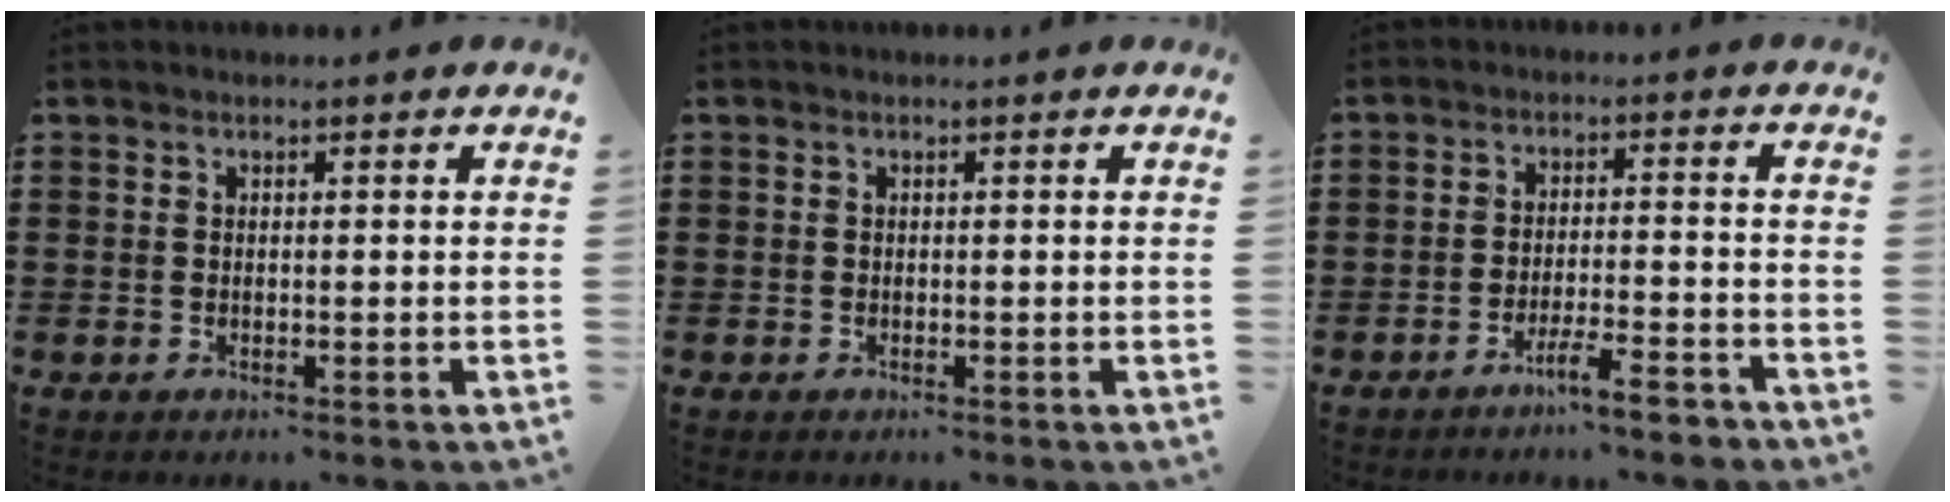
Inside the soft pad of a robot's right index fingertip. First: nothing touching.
{"total": 0.0}
{"total": 5.6, "force": [-4.7, 0.1, 2.9], "torque": [-0.051, -0.008, -0.086]}